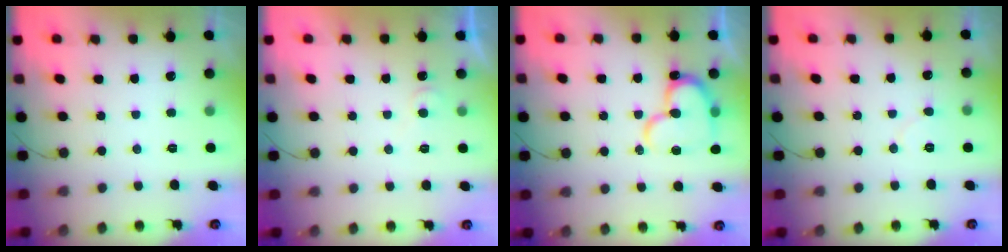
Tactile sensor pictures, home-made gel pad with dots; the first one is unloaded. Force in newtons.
{"total": 4.2, "press": 4.1, "slide": 0.4}
{"total": 15.6, "press": 15.5, "slide": 1.4}
{"total": 4.8, "press": 4.8, "slide": 0.6}